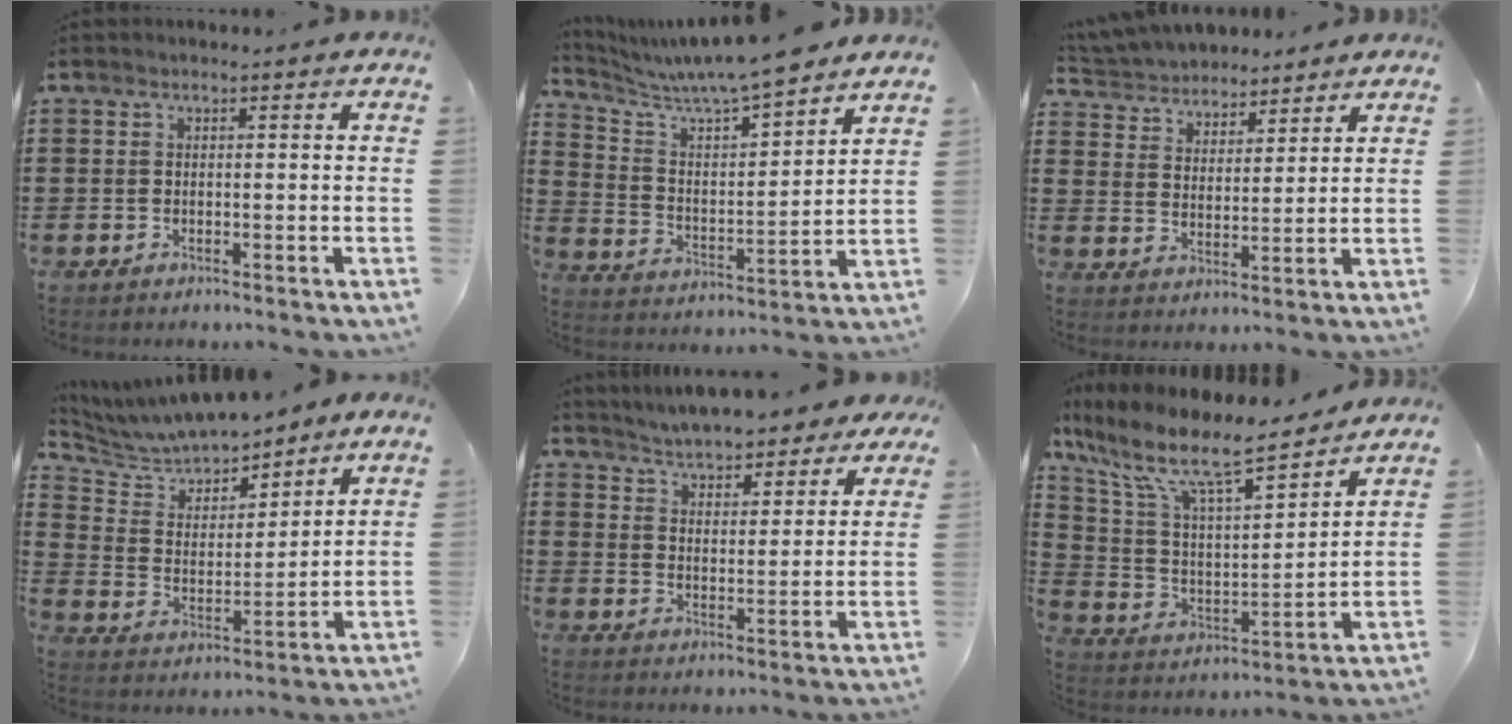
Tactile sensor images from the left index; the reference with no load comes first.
{"total": 7.7, "force": [7.2, -0.3, 2.8], "torque": [-0.084, -0.056, 0.119]}
{"total": 4.6, "force": [4.5, 1.2, -0.3], "torque": [-0.018, -0.018, 0.080]}
{"total": 5.9, "force": [5.6, 1.5, 0.5], "torque": [-0.047, -0.035, 0.096]}
{"total": 4.9, "force": [4.9, 0.6, 0.5], "torque": [-0.036, -0.029, 0.084]}
{"total": 11.0, "force": [8.7, 2.2, 6.3], "torque": [-0.160, -0.053, 0.147]}